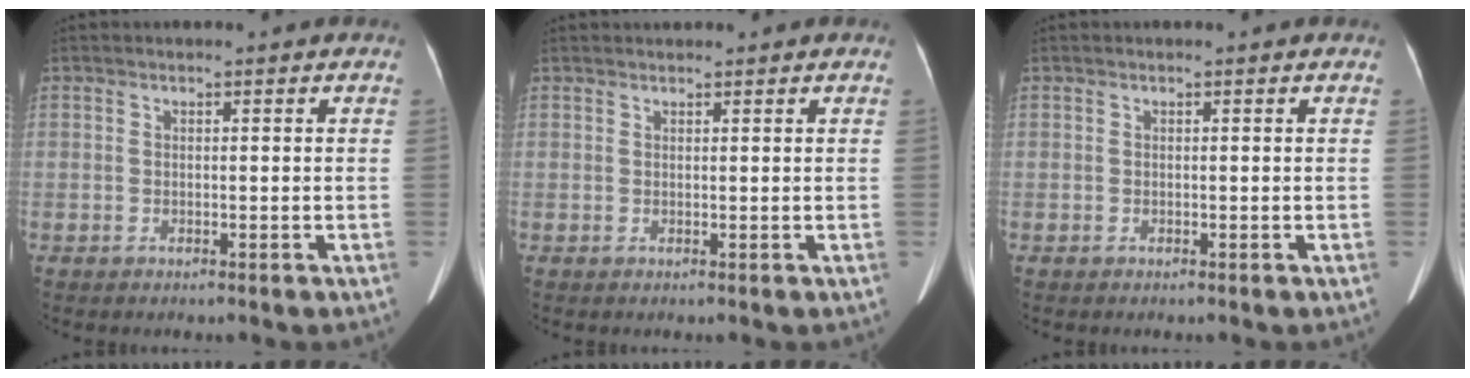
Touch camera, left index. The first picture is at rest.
{"total": 1.4, "force": [1.3, 0.3, 0.4], "torque": [-0.008, 0.021, 0.022]}
{"total": 0.0}